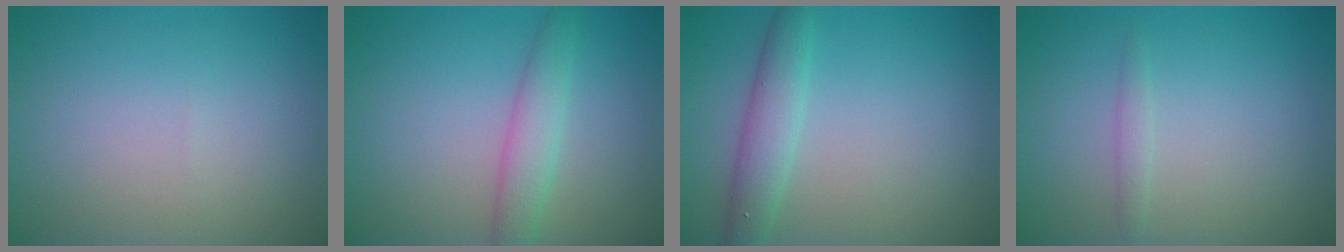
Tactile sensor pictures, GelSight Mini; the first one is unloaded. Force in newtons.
{"total": 2.7, "press": 2.7, "slide": 0.1}
{"total": 3.0, "press": 3.0, "slide": 0.1}
{"total": 0.8, "press": 0.8, "slide": 0.0}